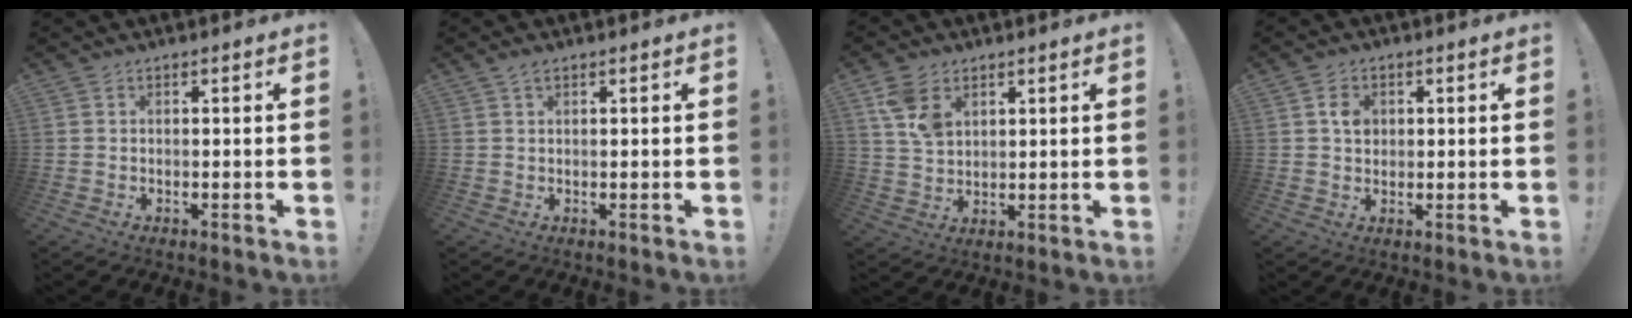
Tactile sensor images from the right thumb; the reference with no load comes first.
{"total": 1.5, "force": [0.9, 0.7, 1.0], "torque": [-0.021, 0.000, 0.016]}
{"total": 8.5, "force": [4.3, 5.6, 4.7], "torque": [-0.077, -0.009, 0.085]}
{"total": 4.6, "force": [1.0, 3.8, 2.5], "torque": [-0.036, 0.003, 0.017]}